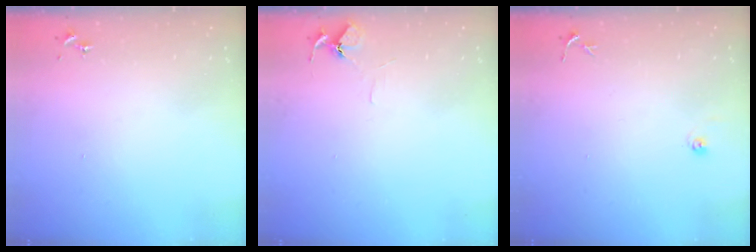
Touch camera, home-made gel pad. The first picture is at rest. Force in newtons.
{"total": 5.8, "press": 5.8, "slide": 0.6}
{"total": 5.1, "press": 5.0, "slide": 0.4}